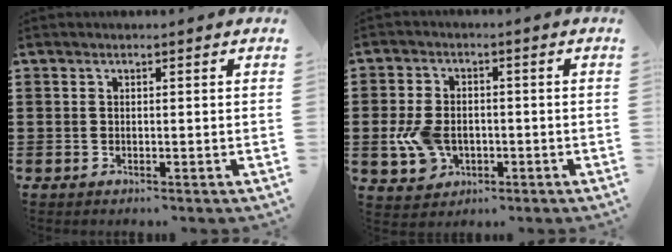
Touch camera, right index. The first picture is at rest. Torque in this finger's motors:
{"motor_torque": [0.23, -0.05, 0.26, 0.09]}